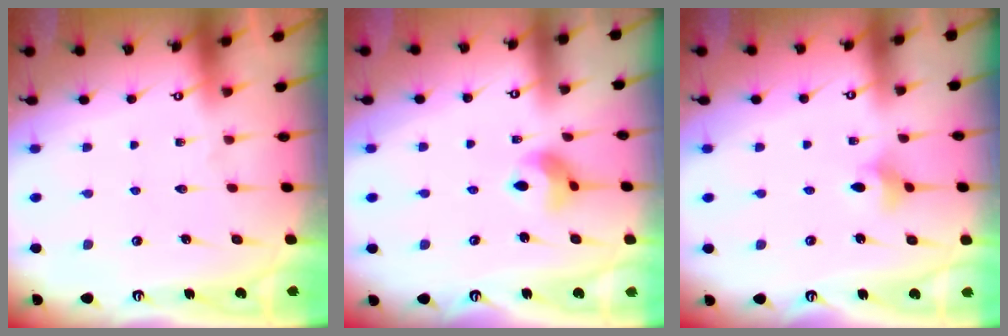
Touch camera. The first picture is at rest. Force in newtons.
{"total": 7.9, "press": 7.9, "slide": 0.4}
{"total": 3.8, "press": 3.7, "slide": 0.6}